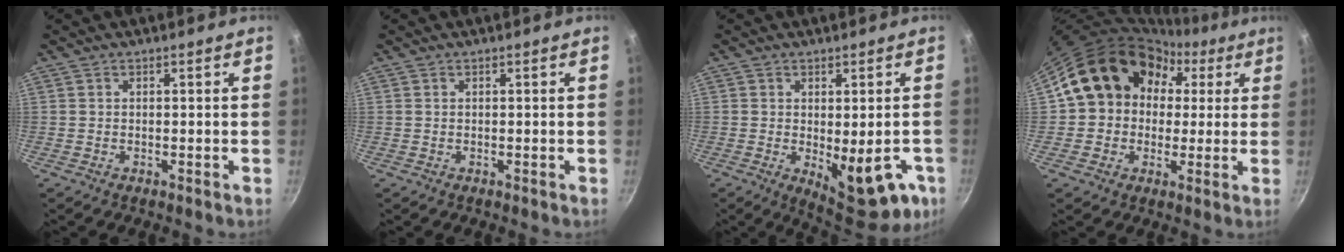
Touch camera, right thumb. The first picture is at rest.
{"total": 0.0}
{"total": 13.9, "force": [-3.7, 6.0, 12.0], "torque": [-0.129, -0.018, -0.033]}
{"total": 16.8, "force": [3.4, 14.3, 8.2], "torque": [-0.101, 0.043, 0.045]}